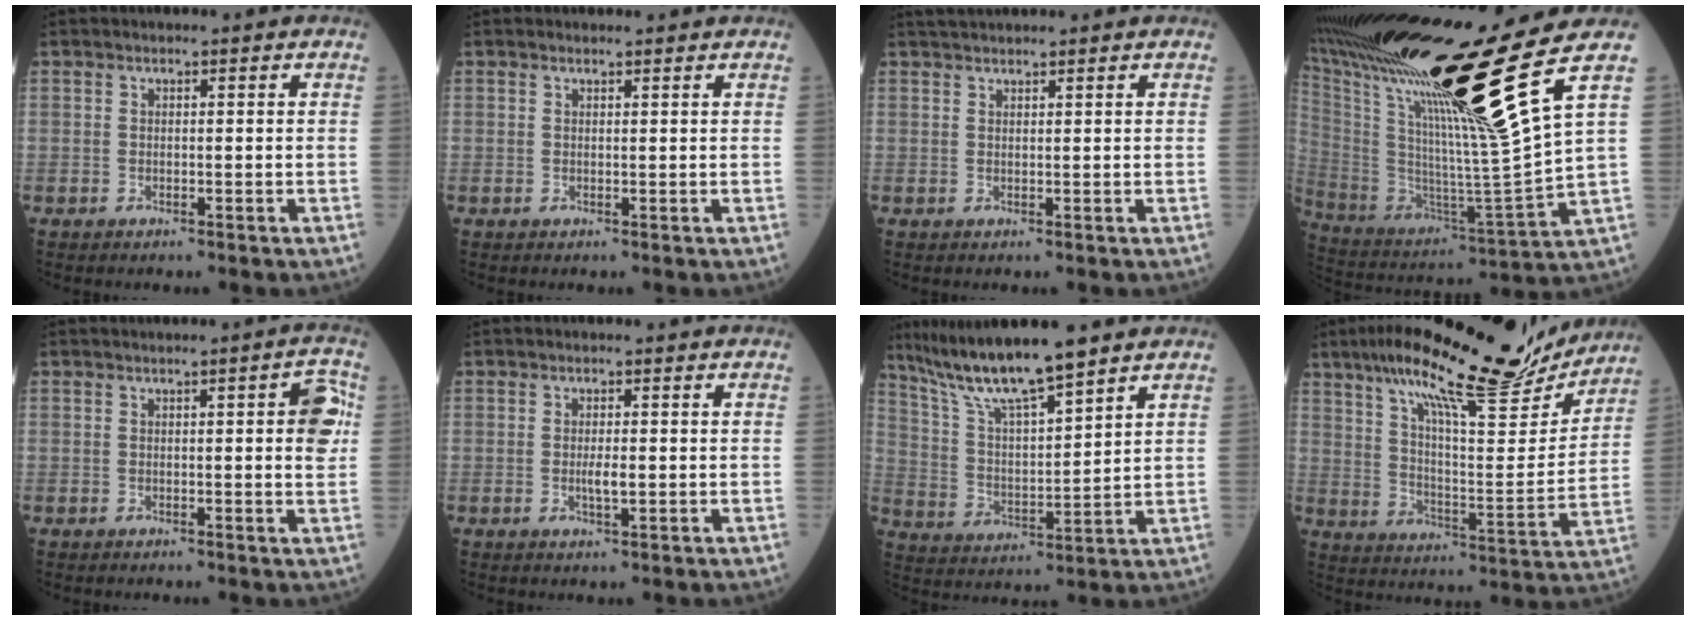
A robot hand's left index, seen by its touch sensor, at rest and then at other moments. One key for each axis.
{"total": 0.7, "fx": 0.7, "fy": 0.3, "fz": 0.1, "tx": -0.011, "ty": 0.001, "tz": 0.010}
{"total": 3.5, "fx": 3.2, "fy": 0.5, "fz": 1.2, "tx": -0.017, "ty": 0.031, "tz": 0.055}
{"total": 25.2, "fx": 17.0, "fy": -4.5, "fz": 18.1, "tx": -0.324, "ty": -0.081, "tz": 0.288}
{"total": 3.9, "fx": 0.7, "fy": 0.6, "fz": 3.7, "tx": -0.038, "ty": 0.006, "tz": 0.002}
{"total": 2.1, "fx": -0.4, "fy": 0.5, "fz": 2.0, "tx": -0.041, "ty": -0.005, "tz": -0.005}
{"total": 12.4, "fx": 10.3, "fy": 0.6, "fz": 6.9, "tx": -0.138, "ty": 0.002, "tz": 0.195}
{"total": 22.8, "fx": 18.4, "fy": 3.7, "fz": 12.8, "tx": -0.211, "ty": 0.004, "tz": 0.272}